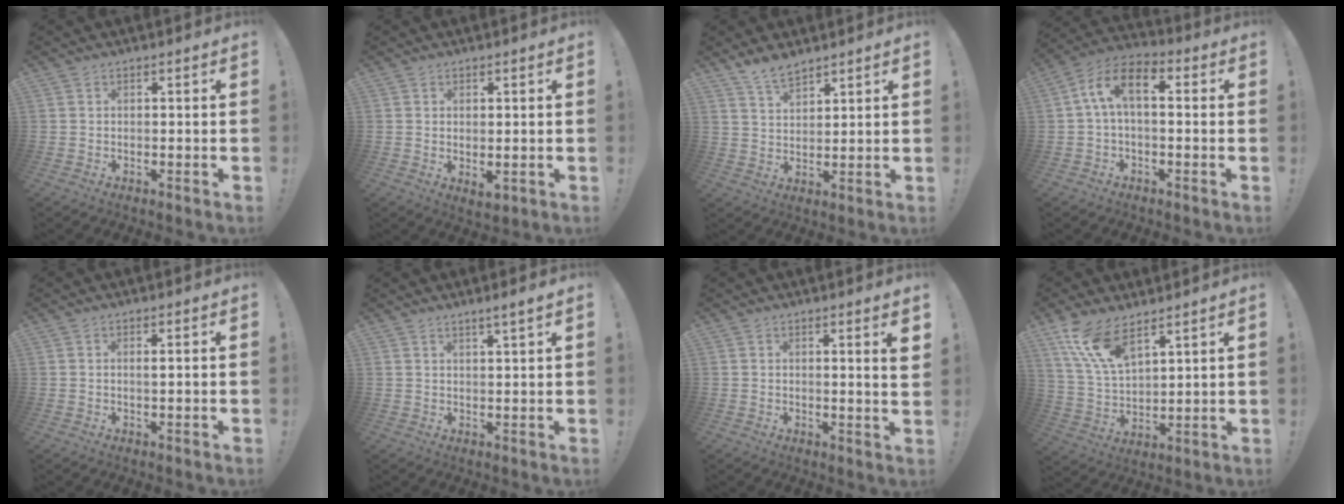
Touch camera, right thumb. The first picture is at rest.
{"total": 2.4, "force": [0.8, 0.9, 2.1], "torque": [-0.027, -0.009, 0.015]}
{"total": 6.6, "force": [5.6, 2.3, 2.6], "torque": [-0.057, -0.028, 0.107]}
{"total": 9.2, "force": [1.7, 4.7, 7.7], "torque": [-0.158, 0.007, 0.036]}
{"total": 1.0, "force": [0.4, -0.1, 0.9], "torque": [-0.001, -0.006, 0.002]}
{"total": 2.9, "force": [2.1, -0.2, 2.1], "torque": [-0.033, -0.012, 0.032]}
{"total": 3.9, "force": [1.6, -0.3, 3.5], "torque": [-0.050, -0.014, 0.022]}
{"total": 12.6, "force": [8.7, 5.1, 7.5], "torque": [-0.160, -0.037, 0.168]}